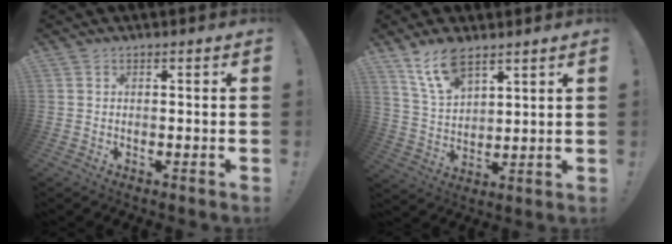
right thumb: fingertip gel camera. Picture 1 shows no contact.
{"total": 10.4, "force": [7.7, 4.5, 5.4], "torque": [-0.112, -0.034, 0.148]}